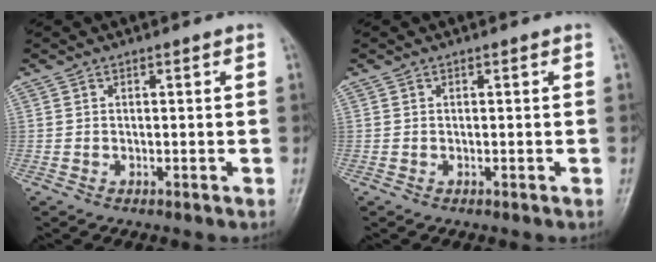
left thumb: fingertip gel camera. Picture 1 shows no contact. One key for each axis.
{"total": 0.0}